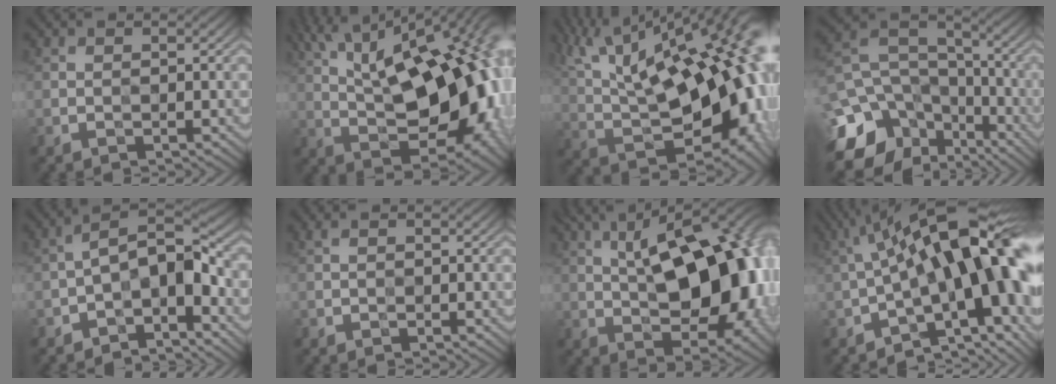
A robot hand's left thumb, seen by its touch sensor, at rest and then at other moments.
{"total": 19.6, "force": [4.9, 8.9, 16.8], "torque": [-0.236, 0.037, 0.069]}
{"total": 21.7, "force": [6.2, 9.1, 18.7], "torque": [-0.300, 0.048, 0.140]}
{"total": 14.9, "force": [-8.0, 10.6, 6.9], "torque": [-0.212, -0.026, -0.111]}
{"total": 6.7, "force": [-3.2, 2.8, 5.1], "torque": [-0.074, 0.016, -0.073]}
{"total": 0.6, "force": [0.2, 0.3, 0.5], "torque": [-0.011, 0.005, -0.001]}
{"total": 17.8, "force": [3.2, 8.2, 15.5], "torque": [-0.217, 0.033, 0.035]}
{"total": 19.4, "force": [0.5, 7.7, 17.8], "torque": [-0.255, 0.008, 0.020]}